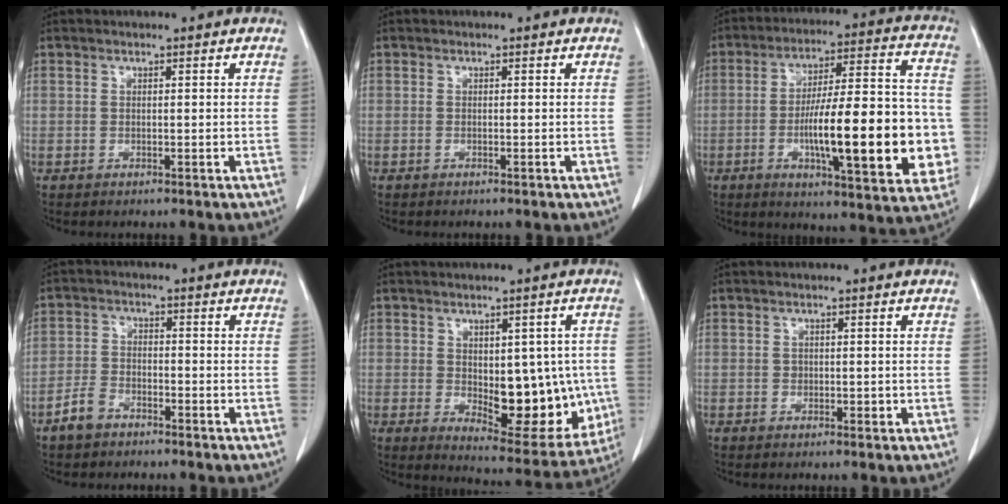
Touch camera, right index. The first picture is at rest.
{"total": 0.0}
{"total": 22.2, "force": [-4.4, 4.8, 21.3], "torque": [-0.279, 0.020, -0.055]}
{"total": 4.2, "force": [-3.1, 2.3, 1.6], "torque": [-0.038, 0.005, -0.060]}
{"total": 13.7, "force": [-1.1, 6.5, 12.0], "torque": [-0.141, -0.003, 0.010]}
{"total": 1.0, "force": [-0.1, 0.9, 0.5], "torque": [-0.008, 0.001, 0.001]}